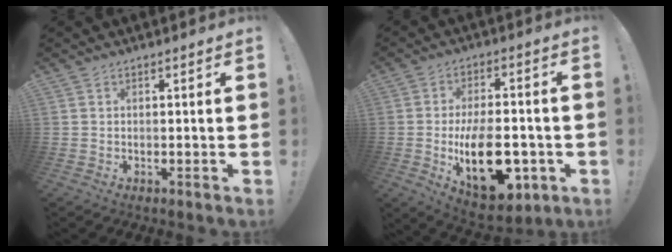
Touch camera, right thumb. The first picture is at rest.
{"total": 19.9, "force": [-5.4, 11.2, 15.5], "torque": [-0.249, 0.019, -0.077]}